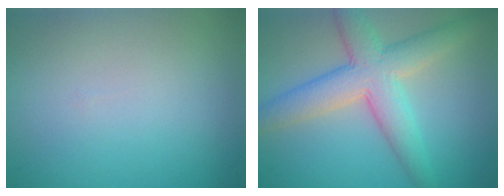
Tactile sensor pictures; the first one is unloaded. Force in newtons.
{"total": 6.5, "press": 6.5, "slide": 0.4}